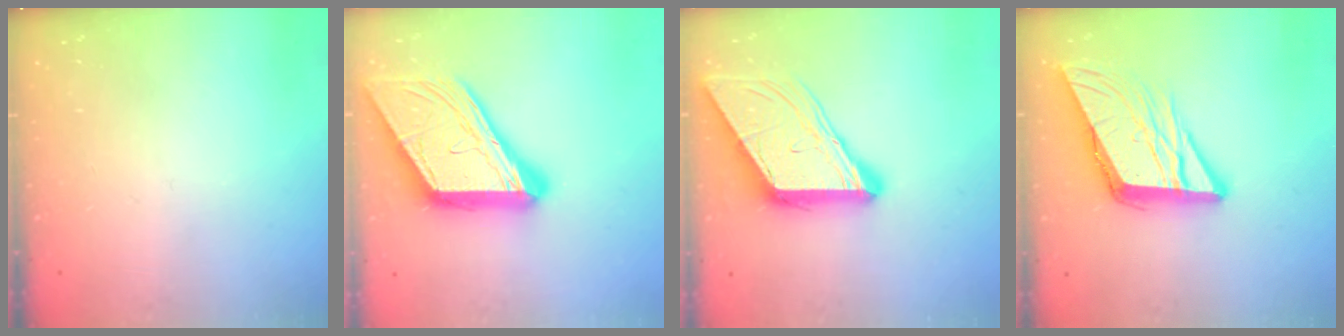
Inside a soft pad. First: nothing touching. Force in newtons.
{"total": 22.4, "press": 22.2, "slide": 2.6}
{"total": 11.8, "press": 11.7, "slide": 1.2}
{"total": 13.7, "press": 13.4, "slide": 2.6}